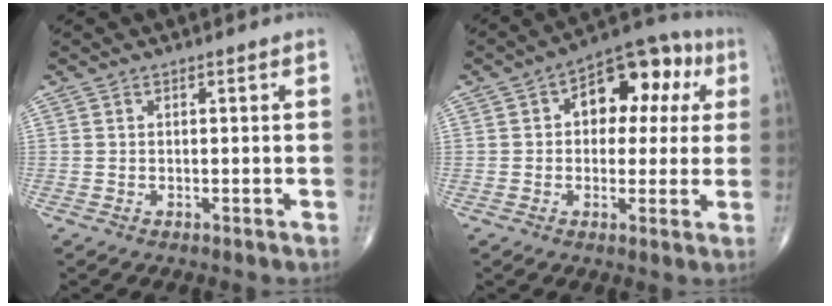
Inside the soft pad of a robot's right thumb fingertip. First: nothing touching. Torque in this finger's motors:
{"motor_torque": [1.54, 1.65, 0.77, 0.12, 0.05]}